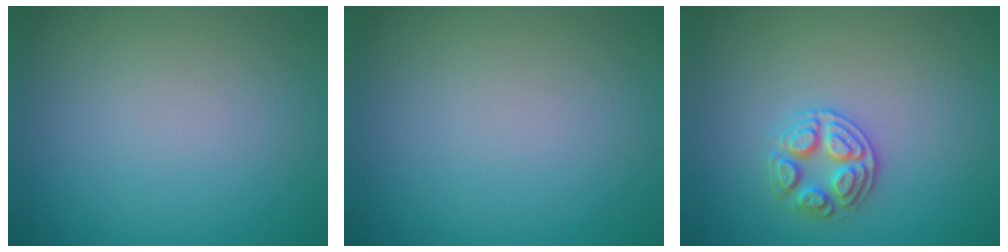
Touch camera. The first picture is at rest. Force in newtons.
{"total": 0.0}
{"total": 2.6, "press": 2.6, "slide": 0.5}